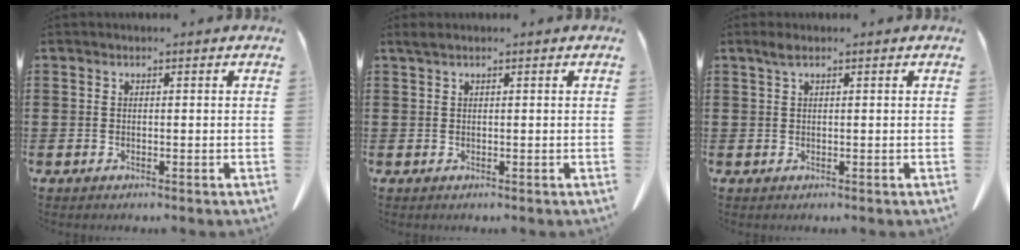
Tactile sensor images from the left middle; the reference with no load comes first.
{"total": 0.9, "force": [0.5, 0.1, 0.7], "torque": [-0.015, 0.000, 0.009]}
{"total": 1.4, "force": [0.7, 0.2, 1.2], "torque": [-0.026, 0.001, 0.012]}